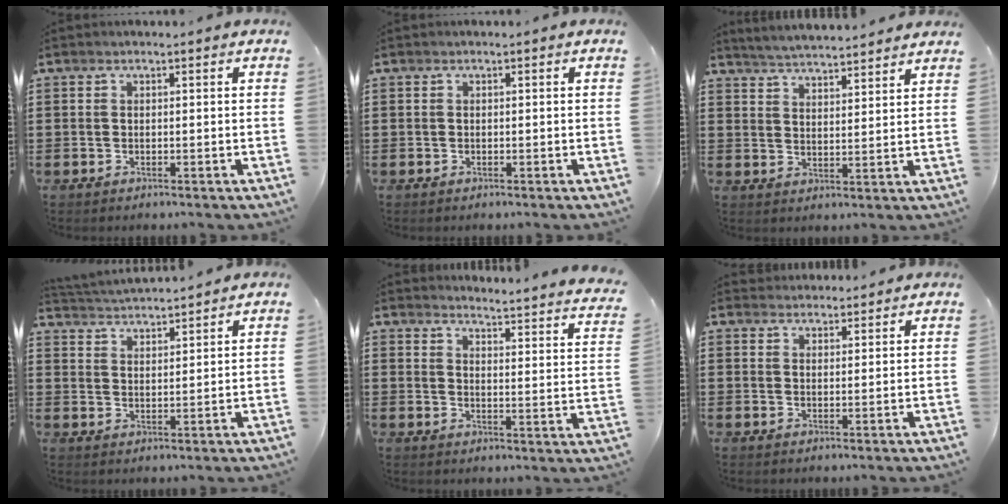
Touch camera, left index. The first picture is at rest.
{"total": 0.0}
{"total": 4.2, "force": [4.2, -0.6, 0.2], "torque": [-0.019, -0.024, 0.073]}
{"total": 3.1, "force": [3.1, -0.1, -0.1], "torque": [-0.010, -0.017, 0.053]}
{"total": 3.0, "force": [2.9, -0.5, 0.7], "torque": [-0.023, -0.036, 0.040]}
{"total": 2.2, "force": [2.2, 0.5, -0.3], "torque": [-0.001, -0.002, 0.043]}